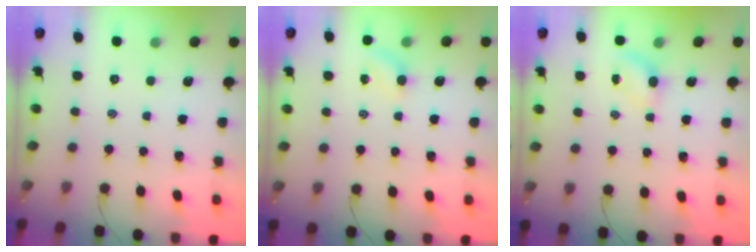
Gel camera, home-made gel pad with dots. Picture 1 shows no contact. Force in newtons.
{"total": 4.1, "press": 3.9, "slide": 1.3}
{"total": 3.8, "press": 3.6, "slide": 1.3}